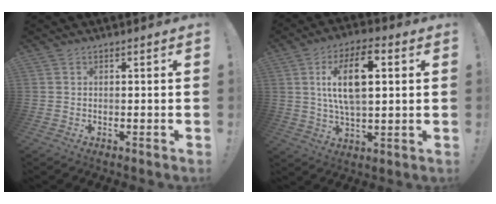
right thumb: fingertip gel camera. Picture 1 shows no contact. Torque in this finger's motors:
{"motor_torque": [0.44, 1.29, 0.44, -0.44, 0.26]}